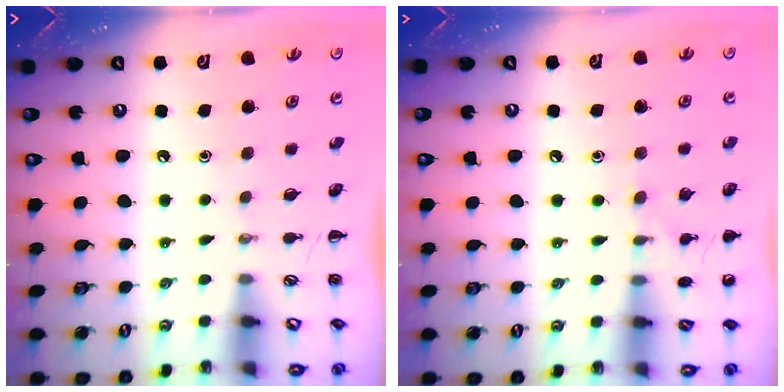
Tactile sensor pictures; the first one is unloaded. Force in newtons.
{"total": 7.0, "press": 6.8, "slide": 1.8}